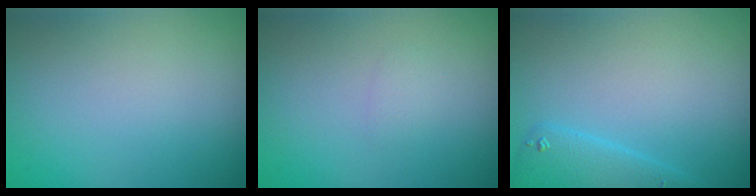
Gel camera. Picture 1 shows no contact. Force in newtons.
{"total": 0.7, "press": 0.7, "slide": 0.0}
{"total": 2.9, "press": 2.9, "slide": 0.2}